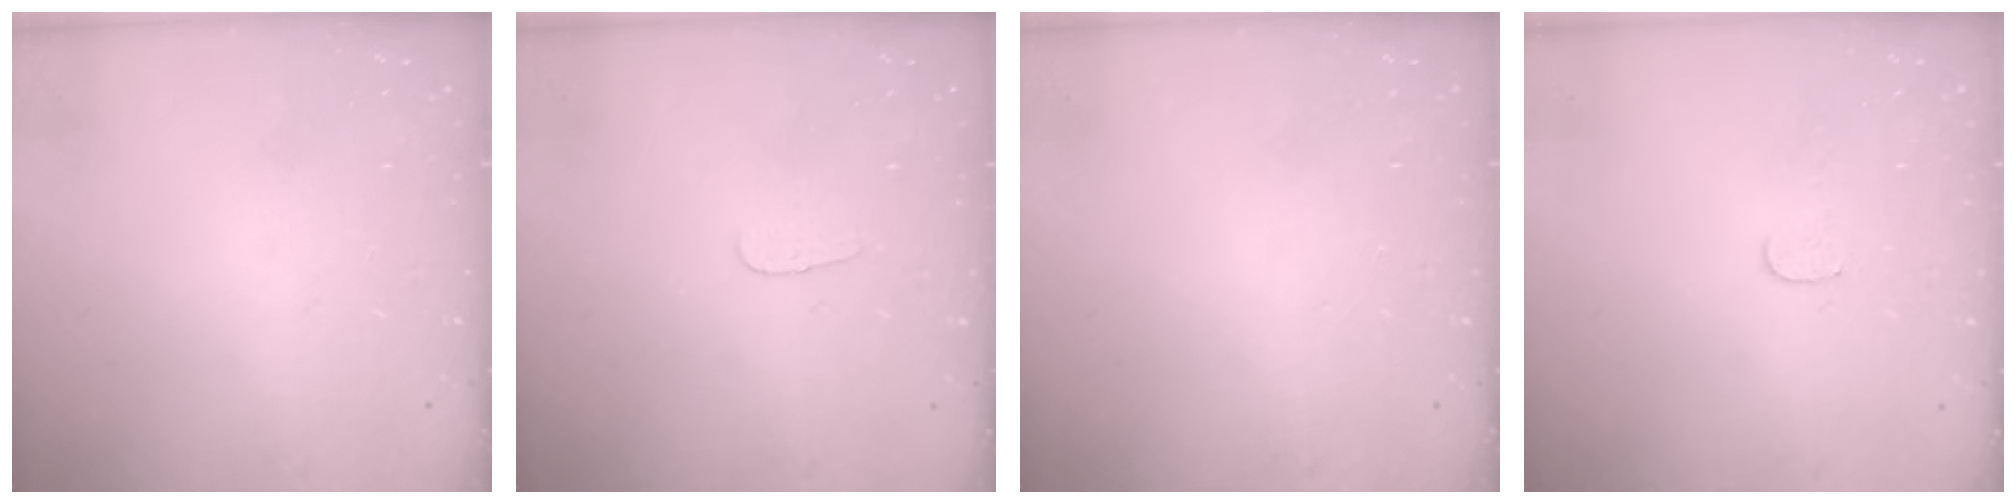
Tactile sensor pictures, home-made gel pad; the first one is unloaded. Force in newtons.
{"total": 2.9, "press": 2.8, "slide": 0.3}
{"total": 0.0}
{"total": 3.2, "press": 3.1, "slide": 0.3}